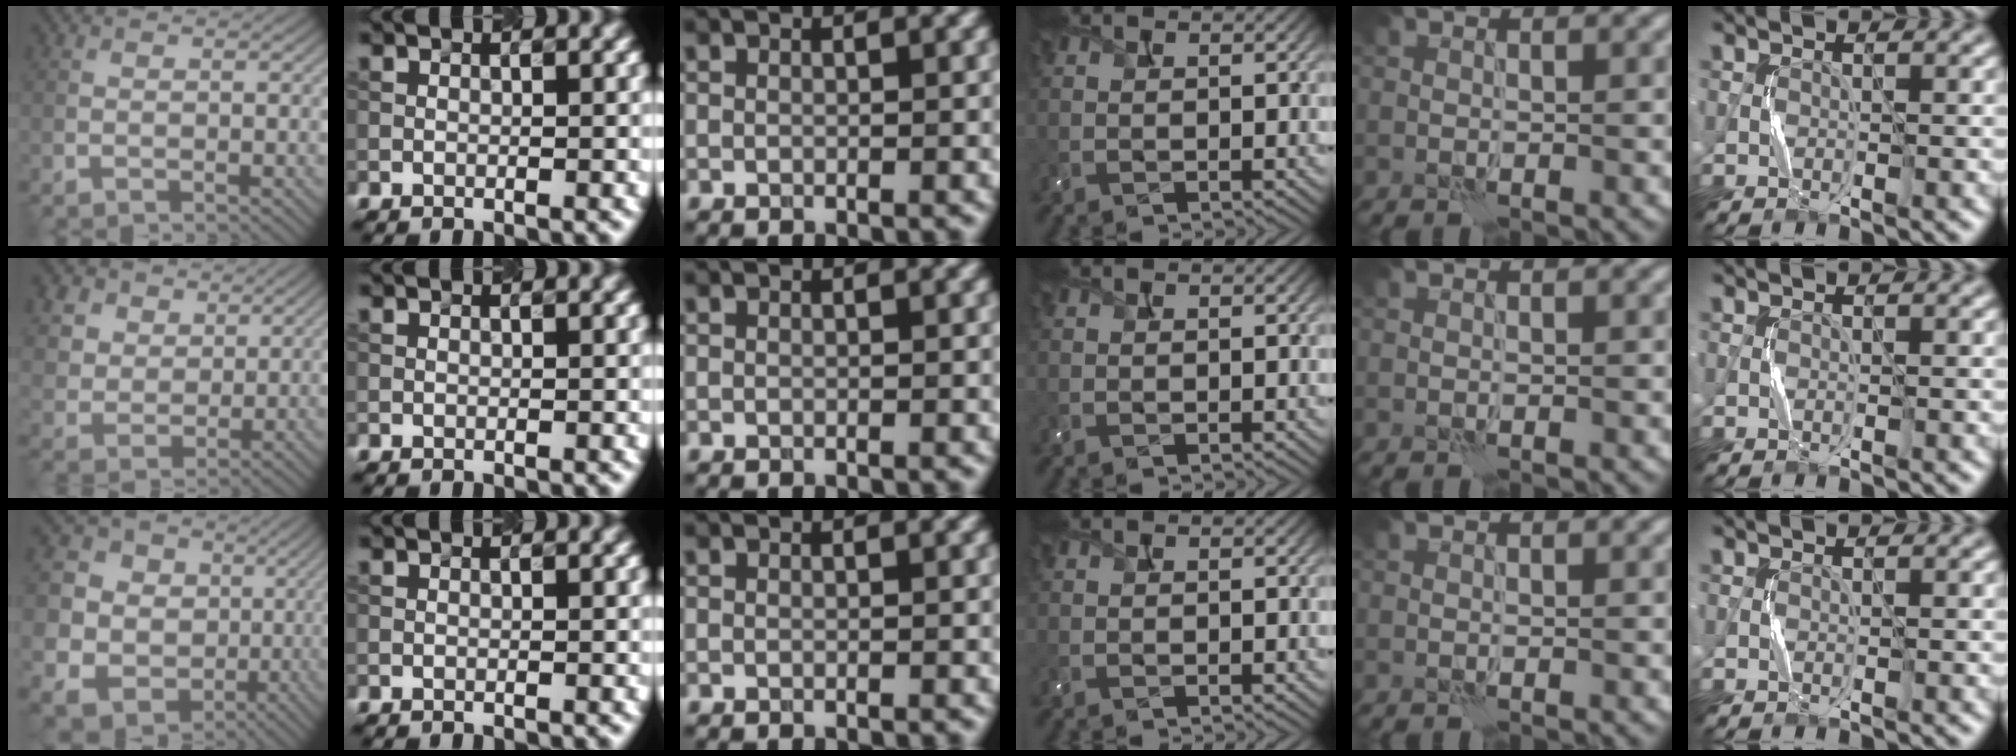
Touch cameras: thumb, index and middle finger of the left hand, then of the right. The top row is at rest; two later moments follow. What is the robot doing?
{"motion": "squeeze", "object": "bubble wrap"}